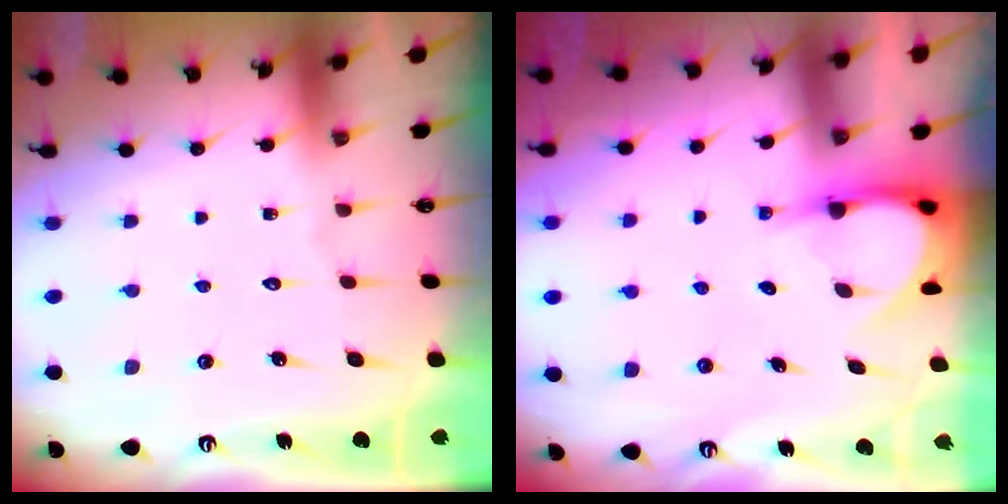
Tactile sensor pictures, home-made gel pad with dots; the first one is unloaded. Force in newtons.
{"total": 4.8, "press": 4.8, "slide": 0.1}